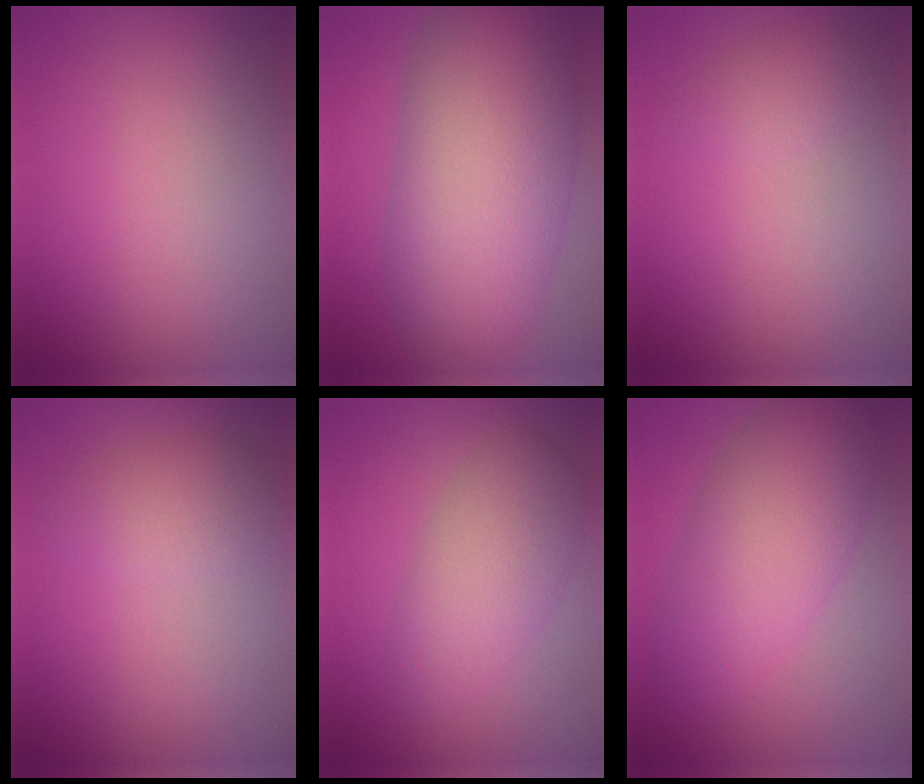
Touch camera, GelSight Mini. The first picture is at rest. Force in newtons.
{"total": 12.2, "press": 12.2, "slide": 0.4}
{"total": 1.4, "press": 1.4, "slide": 0.1}
{"total": 2.7, "press": 2.7, "slide": 0.1}
{"total": 4.7, "press": 4.7, "slide": 0.1}
{"total": 6.9, "press": 6.9, "slide": 0.1}